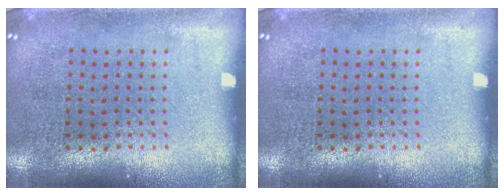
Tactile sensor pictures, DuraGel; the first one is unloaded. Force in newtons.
{"total": 0.0}